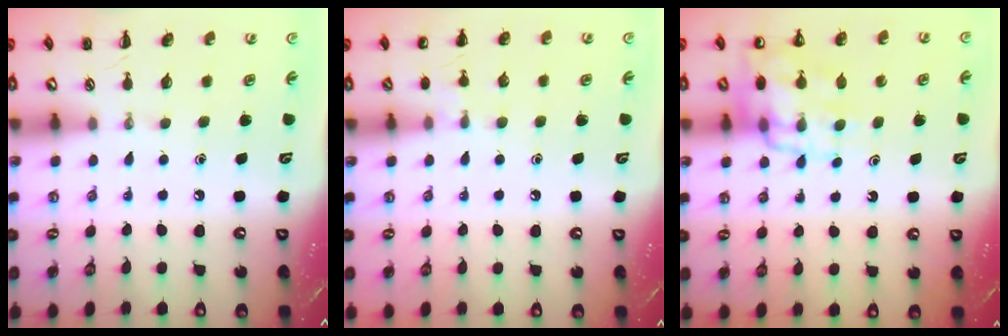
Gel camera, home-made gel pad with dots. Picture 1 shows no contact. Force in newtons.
{"total": 6.8, "press": 6.6, "slide": 1.8}
{"total": 12.3, "press": 11.9, "slide": 2.9}